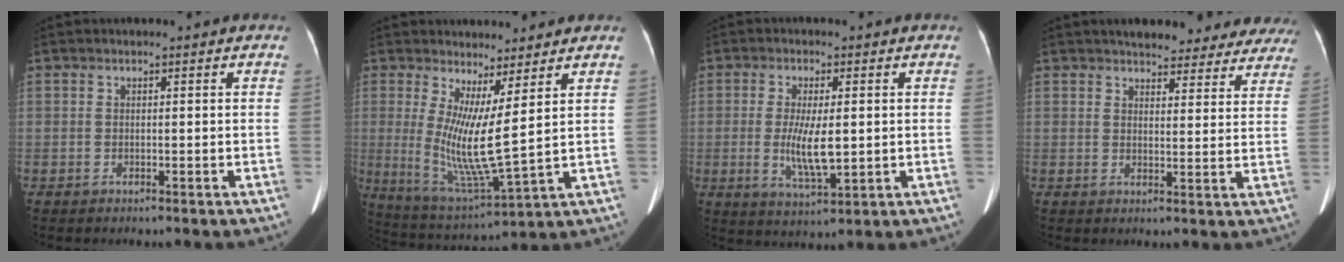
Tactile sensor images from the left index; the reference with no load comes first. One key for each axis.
{"total": 9.7, "fx": 2.1, "fy": 0.2, "fz": 9.4, "tx": -0.195, "ty": -0.039, "tz": 0.047}
{"total": 7.0, "fx": -0.3, "fy": 1.8, "fz": 6.8, "tx": -0.137, "ty": -0.015, "tz": -0.003}
{"total": 17.7, "fx": 15.8, "fy": 5.6, "fz": 5.7, "tx": -0.044, "ty": -0.002, "tz": 0.171}